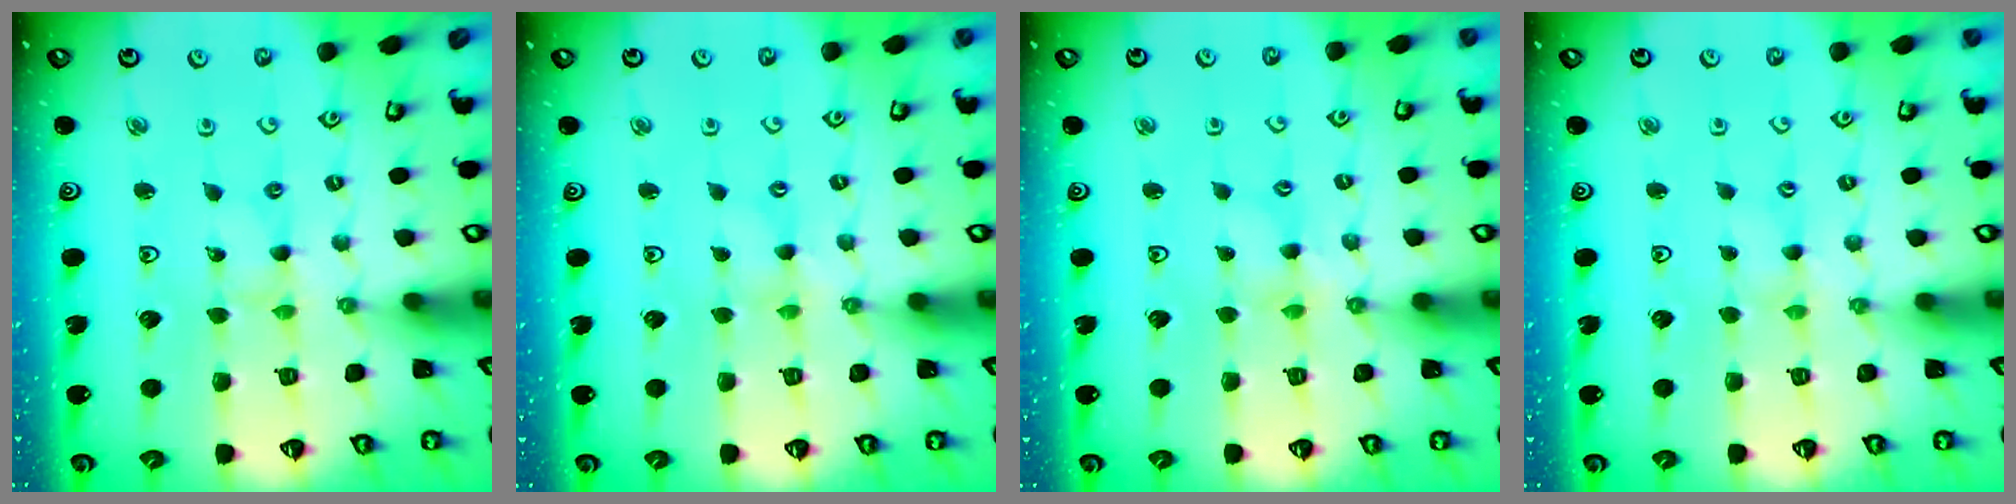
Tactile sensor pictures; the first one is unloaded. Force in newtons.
{"total": 0.0}
{"total": 1.7, "press": 1.7, "slide": 0.3}
{"total": 0.0}